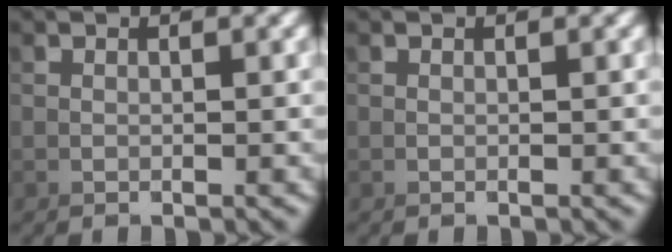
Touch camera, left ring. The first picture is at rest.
{"total": 0.0}